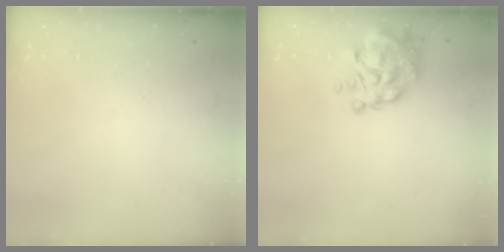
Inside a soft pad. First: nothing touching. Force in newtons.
{"total": 11.3, "press": 10.8, "slide": 3.4}